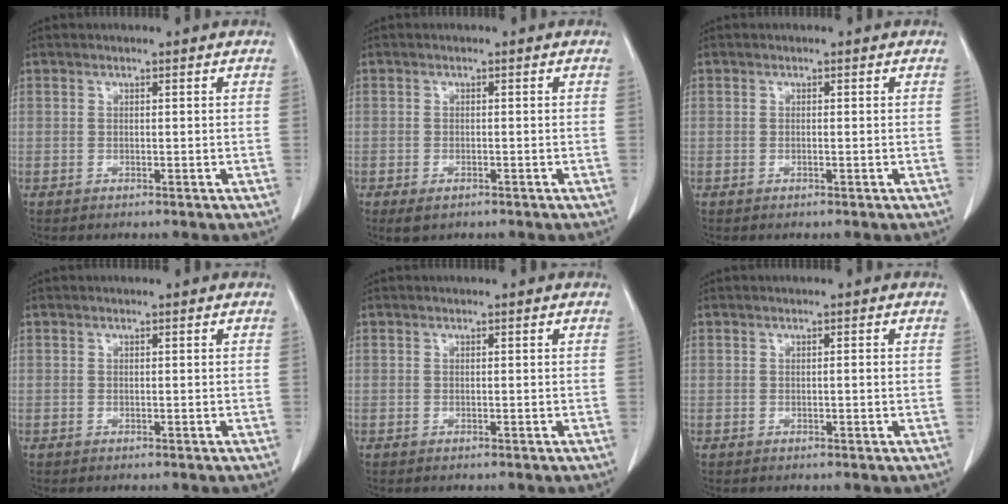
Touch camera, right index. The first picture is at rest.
{"total": 2.1, "force": [-1.2, 1.1, 1.4], "torque": [-0.022, -0.003, -0.009]}
{"total": 0.0}
{"total": 0.0}
{"total": 0.0}
{"total": 0.6, "force": [0.0, 0.0, 0.6], "torque": [-0.008, 0.000, 0.000]}